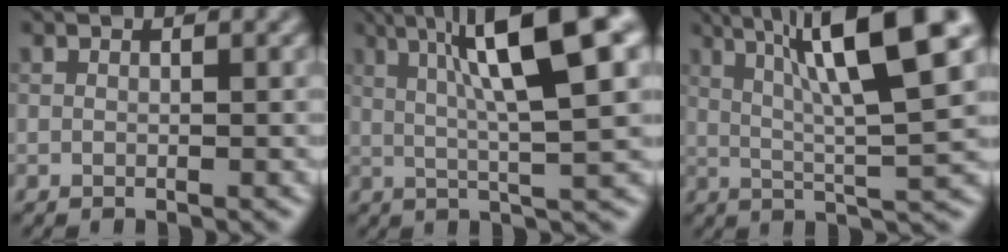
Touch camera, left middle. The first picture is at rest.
{"total": 11.2, "force": [3.8, 2.1, 10.3], "torque": [-0.141, 0.023, 0.054]}
{"total": 11.3, "force": [4.6, 1.9, 10.1], "torque": [-0.147, 0.014, 0.074]}